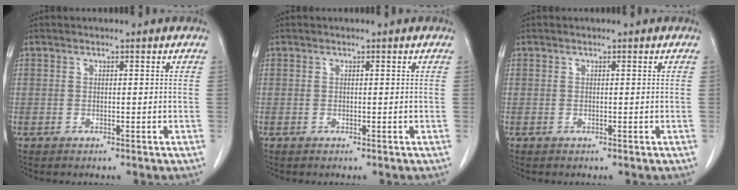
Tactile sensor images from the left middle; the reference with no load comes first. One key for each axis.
{"total": 0.0}
{"total": 0.0}